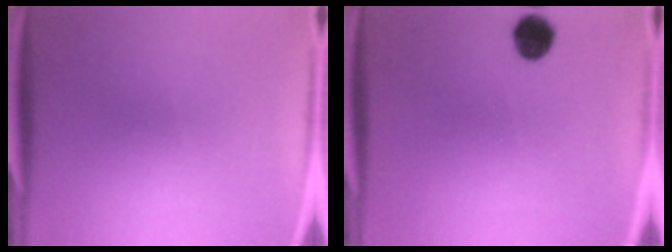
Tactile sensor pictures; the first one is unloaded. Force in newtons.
{"total": 5.8}